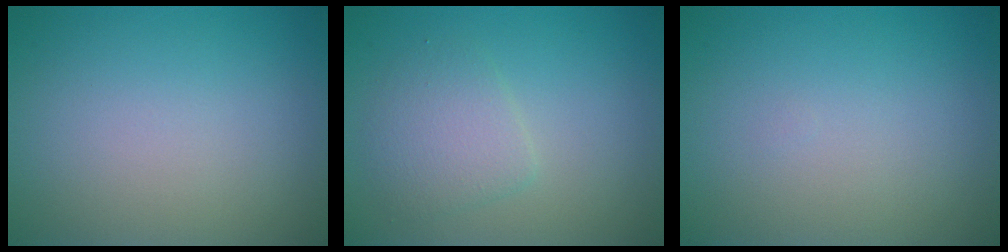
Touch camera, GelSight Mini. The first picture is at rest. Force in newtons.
{"total": 2.7, "press": 2.7, "slide": 0.1}
{"total": 0.0}